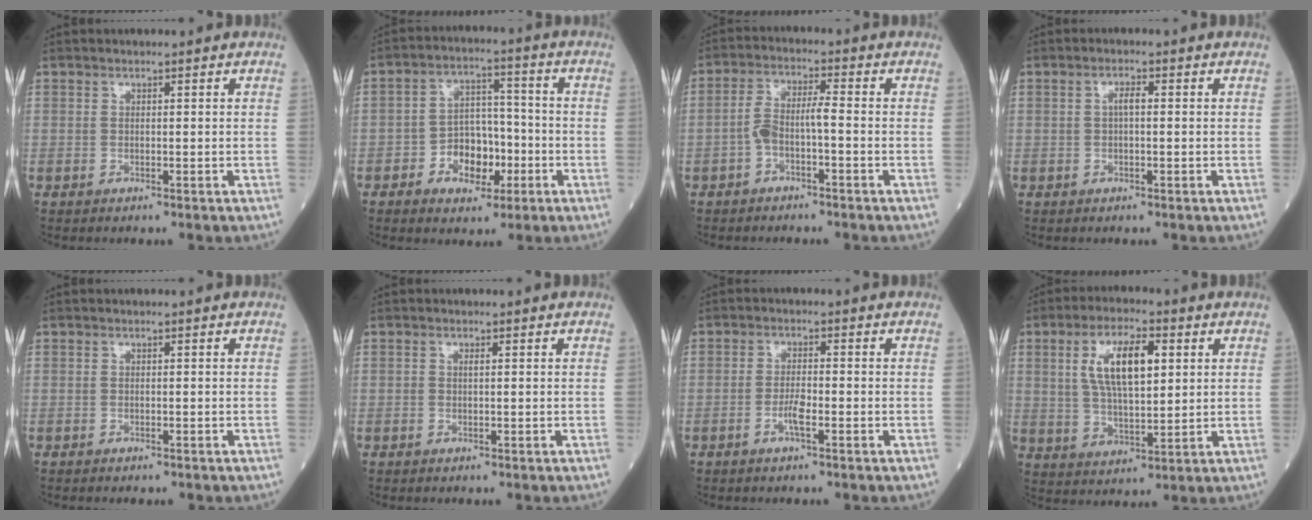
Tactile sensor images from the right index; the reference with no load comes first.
{"total": 7.7, "force": [-2.9, 4.9, 5.2], "torque": [-0.083, 0.020, -0.047]}
{"total": 4.6, "force": [-1.6, 1.0, 4.2], "torque": [-0.086, 0.022, -0.029]}
{"total": 1.8, "force": [0.1, 0.4, 1.7], "torque": [-0.034, 0.004, 0.002]}
{"total": 1.2, "force": [-1.1, 0.4, 0.4], "torque": [-0.009, -0.002, -0.013]}
{"total": 0.5, "force": [0.1, 0.2, 0.5], "torque": [-0.013, 0.000, 0.000]}
{"total": 2.5, "force": [-1.2, 0.3, 2.2], "torque": [-0.040, 0.001, -0.025]}
{"total": 10.3, "force": [3.0, 3.5, 9.2], "torque": [-0.179, 0.011, 0.057]}